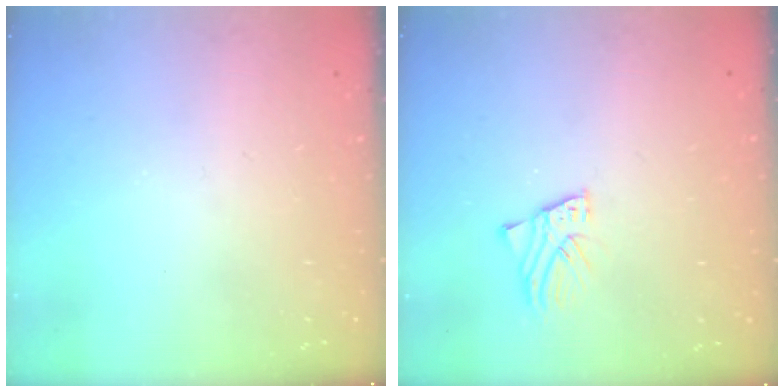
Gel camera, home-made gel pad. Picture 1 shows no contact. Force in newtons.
{"total": 2.3, "press": 2.3, "slide": 0.1}